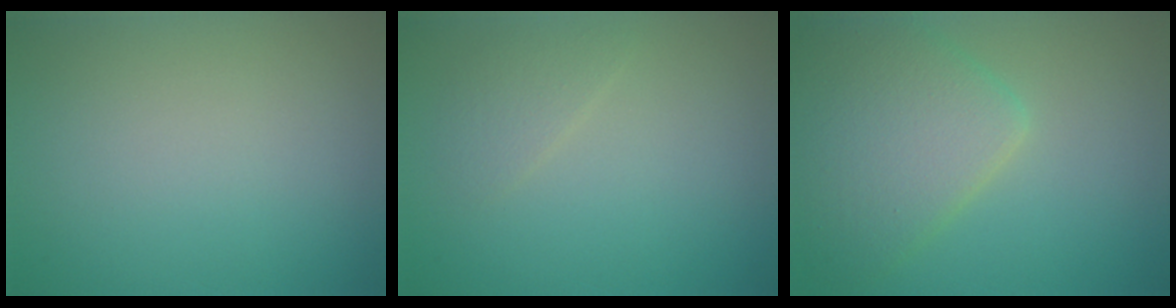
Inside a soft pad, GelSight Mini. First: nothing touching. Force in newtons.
{"total": 1.3, "press": 1.3, "slide": 0.1}
{"total": 6.3, "press": 6.3, "slide": 0.3}